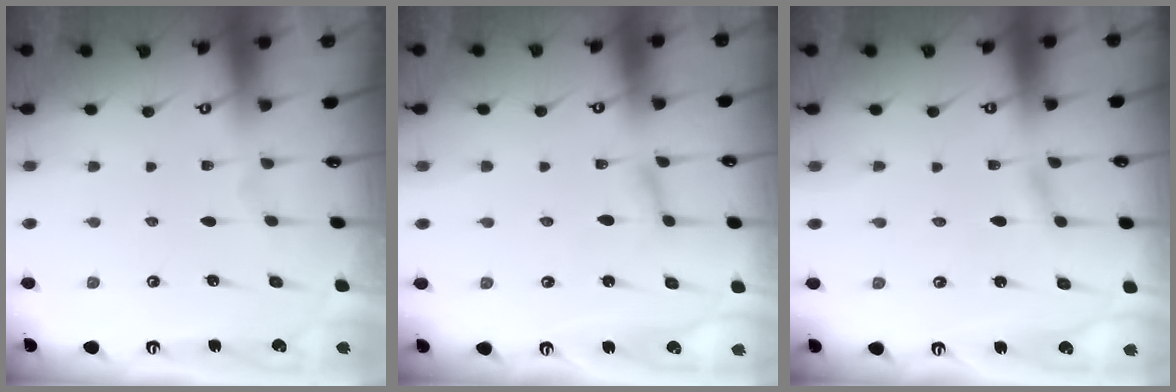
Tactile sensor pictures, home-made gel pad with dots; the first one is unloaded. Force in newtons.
{"total": 2.8, "press": 2.7, "slide": 0.3}
{"total": 1.6, "press": 1.6, "slide": 0.2}